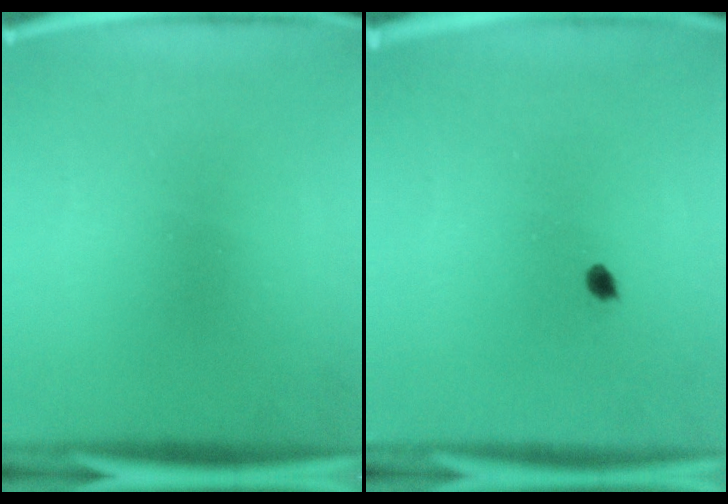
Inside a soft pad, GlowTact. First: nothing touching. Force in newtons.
{"total": 1.1}